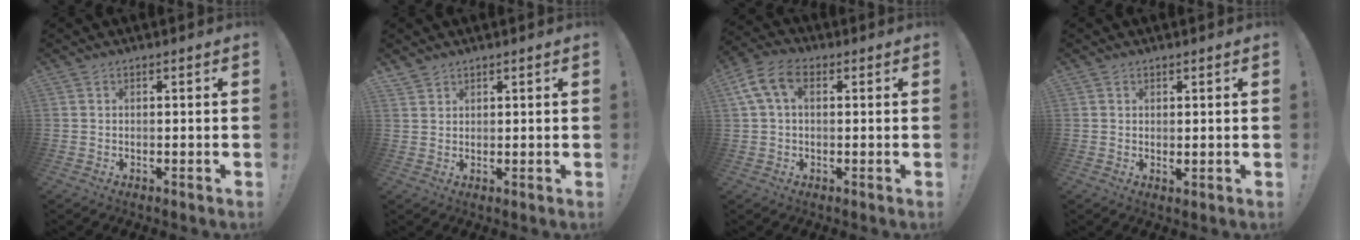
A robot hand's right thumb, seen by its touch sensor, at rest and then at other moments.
{"total": 2.0, "force": [1.8, 0.7, 0.2], "torque": [0.010, -0.019, 0.032]}
{"total": 8.7, "force": [2.4, 5.5, 6.4], "torque": [-0.126, 0.005, 0.048]}
{"total": 0.9, "force": [0.5, 0.5, 0.5], "torque": [-0.001, -0.004, 0.009]}